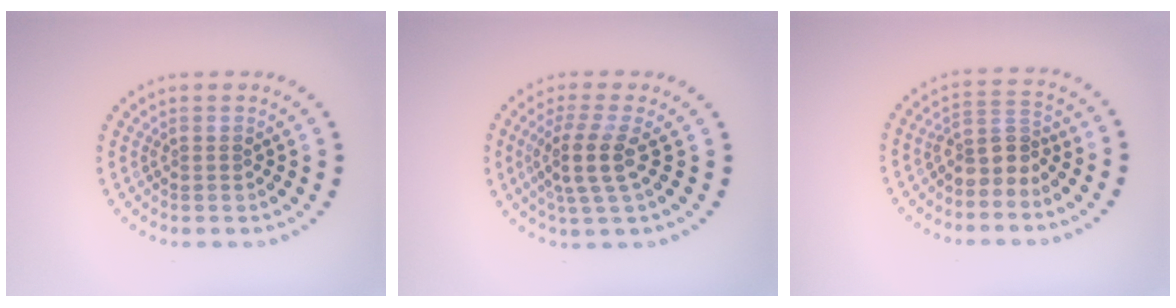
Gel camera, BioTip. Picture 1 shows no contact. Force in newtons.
{"total": 3.5, "press": 2.7, "slide": 2.2}
{"total": 2.8, "press": 2.3, "slide": 1.6}